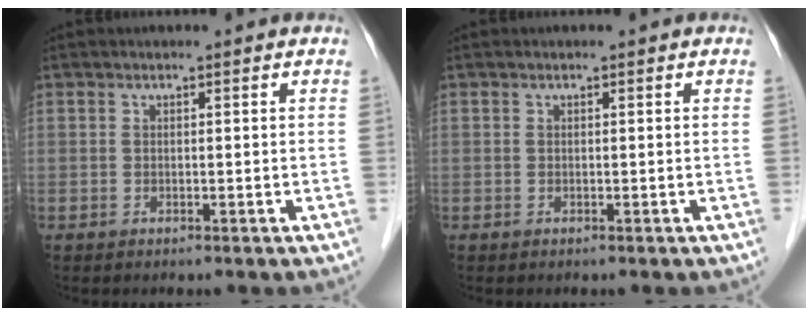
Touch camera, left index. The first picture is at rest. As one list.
[{"total": 0.0}]